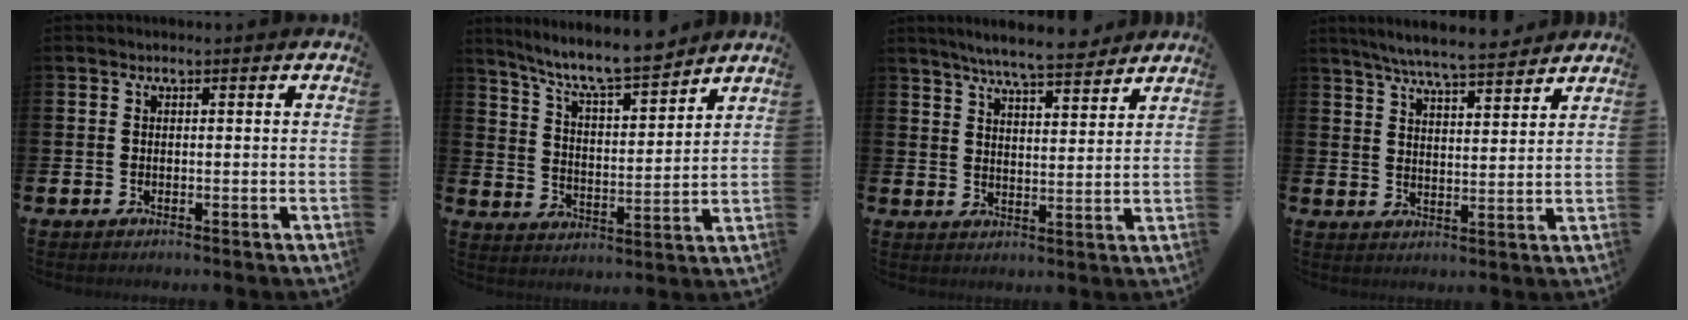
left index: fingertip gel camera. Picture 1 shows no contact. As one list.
[{"total": 8.6, "force": [8.0, 0.8, 3.1], "torque": [-0.089, -0.056, 0.140]}, {"total": 6.6, "force": [6.3, 0.4, 2.0], "torque": [-0.048, -0.033, 0.109]}, {"total": 6.6, "force": [6.2, 0.2, 2.0], "torque": [-0.056, -0.035, 0.109]}]